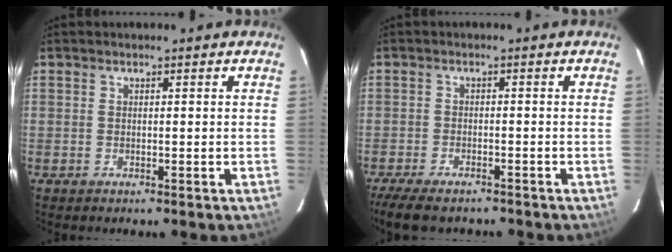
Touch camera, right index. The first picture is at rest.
{"total": 9.2, "force": [-7.6, 2.7, 4.4], "torque": [-0.110, -0.028, -0.130]}